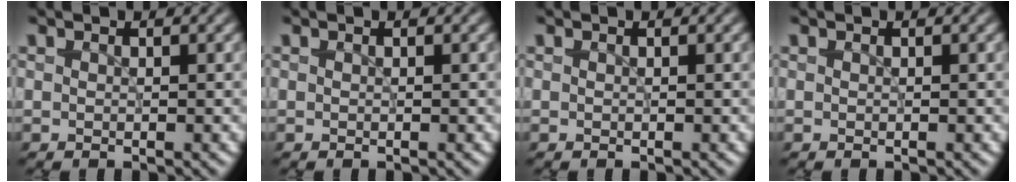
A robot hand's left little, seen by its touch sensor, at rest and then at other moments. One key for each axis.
{"total": 0.0}
{"total": 0.0}
{"total": 0.0}